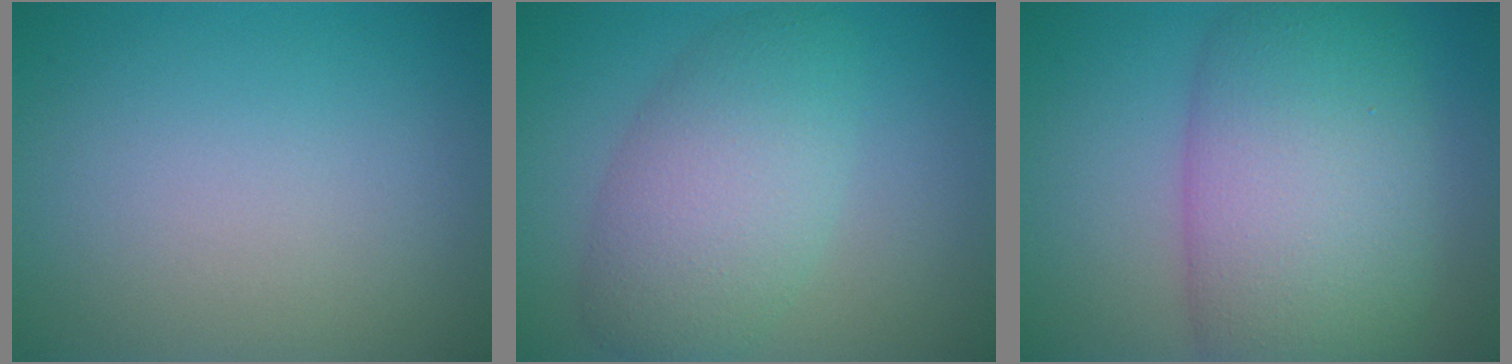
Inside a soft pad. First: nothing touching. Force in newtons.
{"total": 5.9, "press": 5.9, "slide": 0.6}
{"total": 11.0, "press": 11.0, "slide": 0.1}